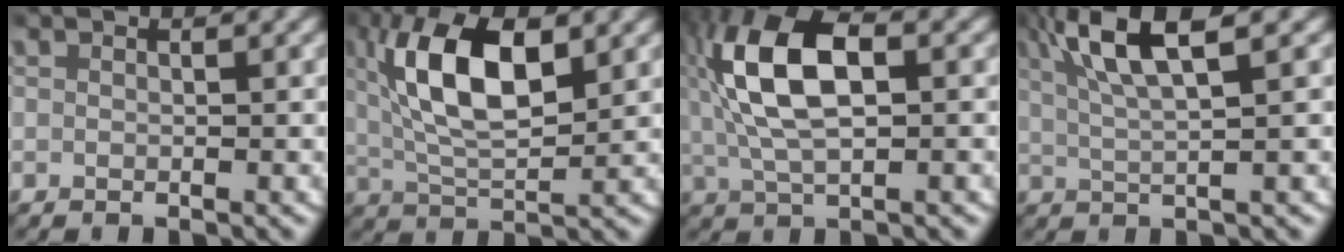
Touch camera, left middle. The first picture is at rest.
{"total": 8.2, "force": [2.3, 3.4, 7.0], "torque": [-0.138, 0.001, 0.043]}
{"total": 9.5, "force": [1.6, 4.6, 8.1], "torque": [-0.177, 0.002, 0.030]}
{"total": 6.9, "force": [3.5, 1.7, 5.7], "torque": [-0.110, 0.009, 0.055]}